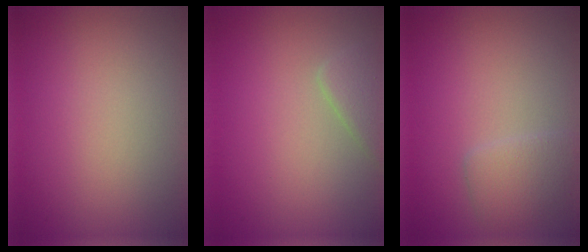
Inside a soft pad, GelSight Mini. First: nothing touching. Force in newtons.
{"total": 1.8, "press": 1.8, "slide": 0.1}
{"total": 2.2, "press": 2.2, "slide": 0.1}